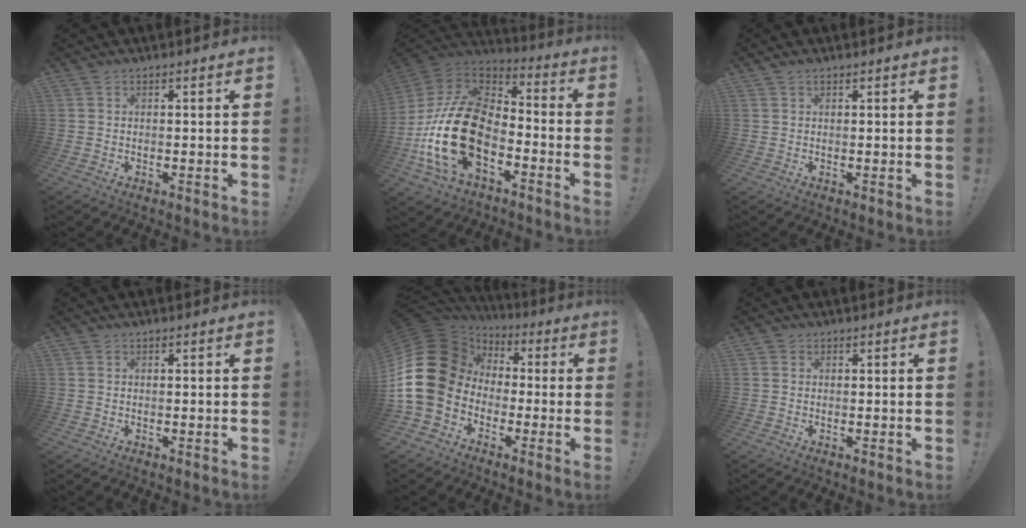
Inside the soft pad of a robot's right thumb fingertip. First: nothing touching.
{"total": 25.2, "force": [-6.4, 15.1, 19.1], "torque": [-0.394, 0.039, -0.098]}
{"total": 0.9, "force": [0.6, 0.4, 0.4], "torque": [-0.006, -0.001, 0.011]}
{"total": 0.0}
{"total": 19.1, "force": [0.2, 15.2, 11.5], "torque": [-0.222, 0.011, 0.027]}
{"total": 0.7, "force": [0.3, 0.6, 0.0], "torque": [0.003, 0.000, 0.006]}